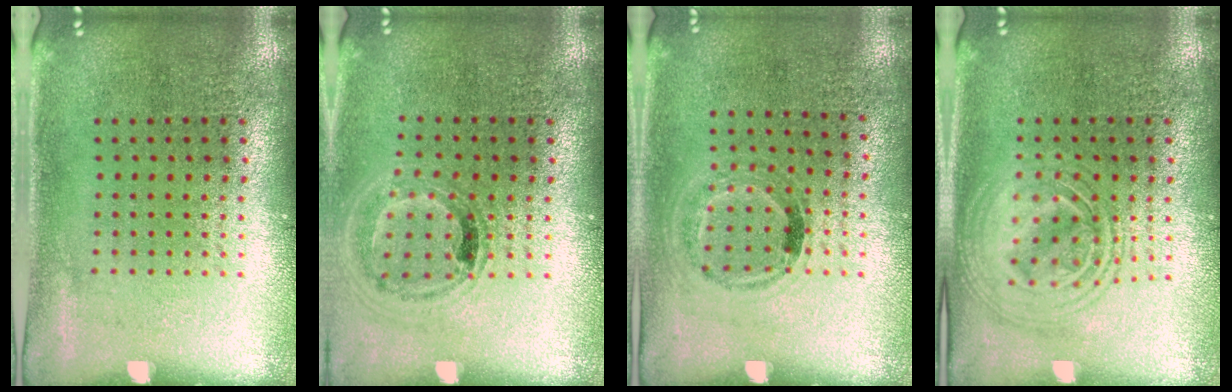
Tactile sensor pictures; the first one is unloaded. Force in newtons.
{"total": 0.9, "press": 0.9, "slide": 0.1}
{"total": 1.1, "press": 0.8, "slide": 0.7}
{"total": 2.4, "press": 2.4, "slide": 0.2}